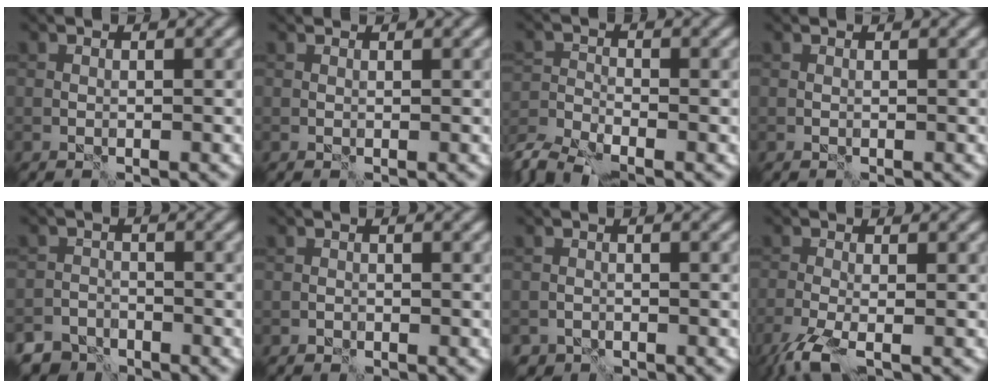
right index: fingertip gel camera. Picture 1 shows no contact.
{"total": 0.5, "force": [0.4, 0.2, 0.2], "torque": [-0.005, 0.001, 0.005]}
{"total": 5.2, "force": [-4.6, 1.4, 2.1], "torque": [-0.043, -0.018, -0.090]}
{"total": 0.0}
{"total": 4.2, "force": [-3.8, 1.8, 0.2], "torque": [0.013, 0.000, -0.060]}
{"total": 0.5, "force": [-0.5, 0.2, 0.1], "torque": [0.001, 0.000, -0.009]}
{"total": 1.4, "force": [-1.2, 0.7, -0.1], "torque": [-0.001, 0.004, -0.020]}
{"total": 4.0, "force": [-2.4, 0.9, 3.1], "torque": [-0.067, -0.010, -0.055]}